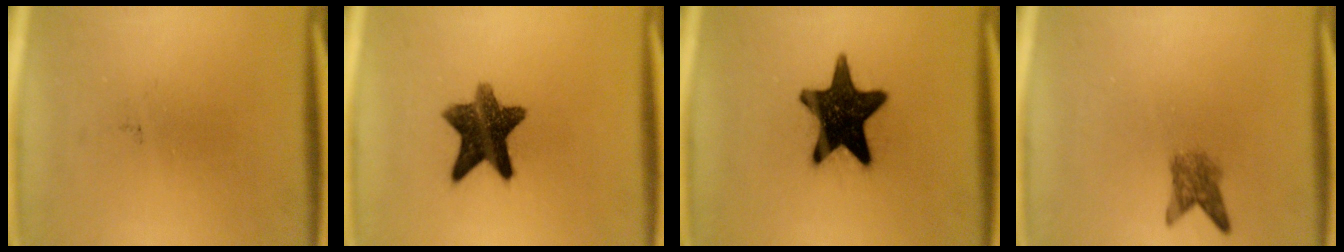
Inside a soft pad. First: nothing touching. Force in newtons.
{"total": 11.1}
{"total": 17.0}
{"total": 2.9}